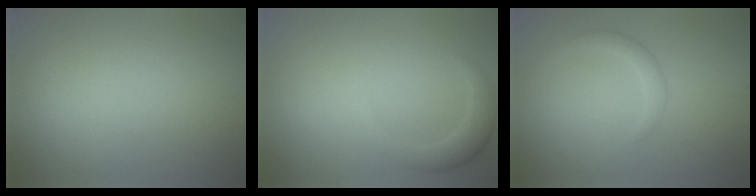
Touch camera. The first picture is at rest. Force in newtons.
{"total": 2.4, "press": 2.4, "slide": 0.1}
{"total": 1.5, "press": 1.5, "slide": 0.1}